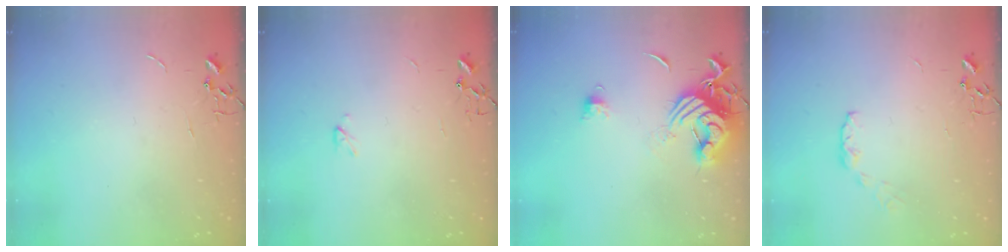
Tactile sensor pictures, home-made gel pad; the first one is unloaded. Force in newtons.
{"total": 2.3, "press": 2.3, "slide": 0.4}
{"total": 12.9, "press": 12.8, "slide": 1.5}
{"total": 4.2, "press": 4.1, "slide": 0.7}